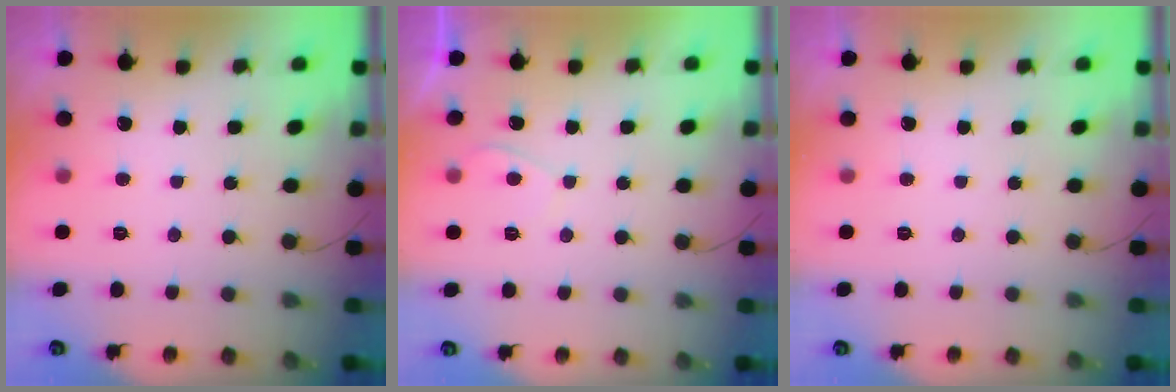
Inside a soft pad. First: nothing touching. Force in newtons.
{"total": 1.1, "press": 1.0, "slide": 0.5}
{"total": 0.0}